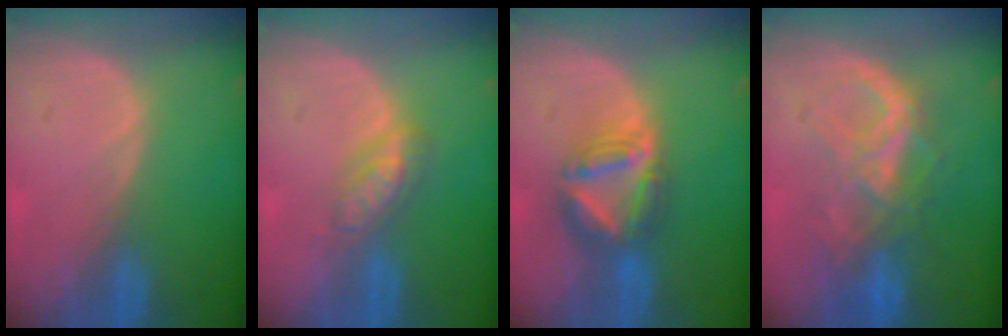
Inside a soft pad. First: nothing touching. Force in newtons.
{"total": 4.6, "press": 4.2, "slide": 1.9}
{"total": 7.4, "press": 6.6, "slide": 3.3}
{"total": 8.4, "press": 7.6, "slide": 3.7}